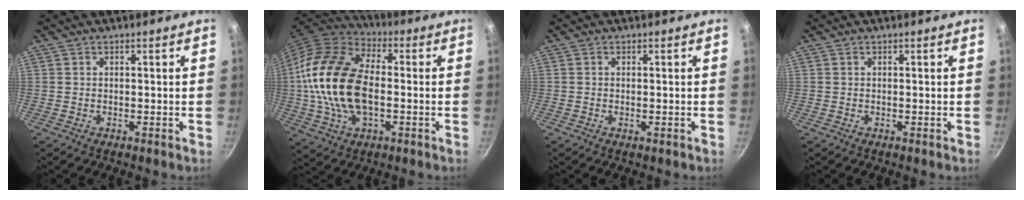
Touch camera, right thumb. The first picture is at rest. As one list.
[{"total": 20.4, "force": [-0.8, 12.2, 16.3], "torque": [-0.308, 0.026, -0.025]}, {"total": 0.6, "force": [-0.2, 0.1, 0.6], "torque": [-0.012, 0.001, -0.005]}, {"total": 0.0}]